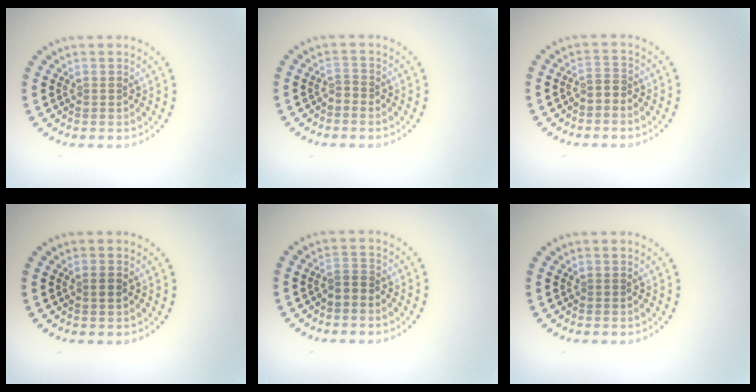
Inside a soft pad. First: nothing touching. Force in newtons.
{"total": 0.6, "press": 0.3, "slide": 0.5}
{"total": 1.1, "press": 0.9, "slide": 0.7}
{"total": 0.8, "press": 0.8, "slide": 0.2}
{"total": 1.2, "press": 1.0, "slide": 0.8}
{"total": 0.0}